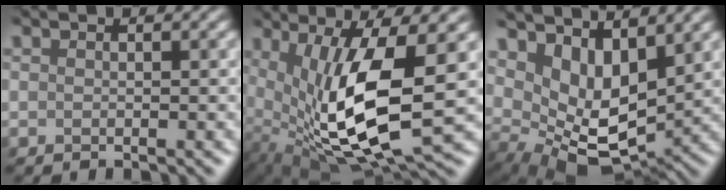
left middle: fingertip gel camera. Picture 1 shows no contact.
{"total": 11.9, "force": [0.0, 4.1, 11.1], "torque": [-0.221, -0.024, 0.013]}
{"total": 6.9, "force": [2.7, 3.9, 5.0], "torque": [-0.094, -0.017, 0.058]}